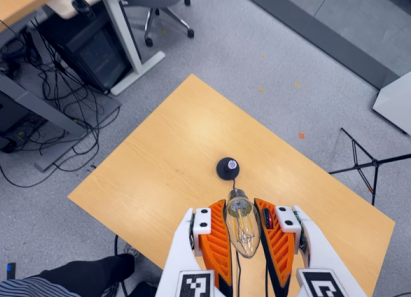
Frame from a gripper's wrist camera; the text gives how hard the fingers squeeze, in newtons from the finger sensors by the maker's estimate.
{"total": 23.0, "left": 24.9, "right": 21.1}